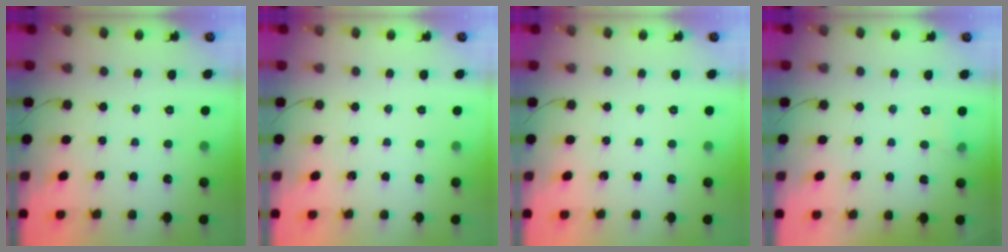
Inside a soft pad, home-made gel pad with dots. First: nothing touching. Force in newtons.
{"total": 0.0}
{"total": 0.0}
{"total": 3.0, "press": 2.7, "slide": 1.3}